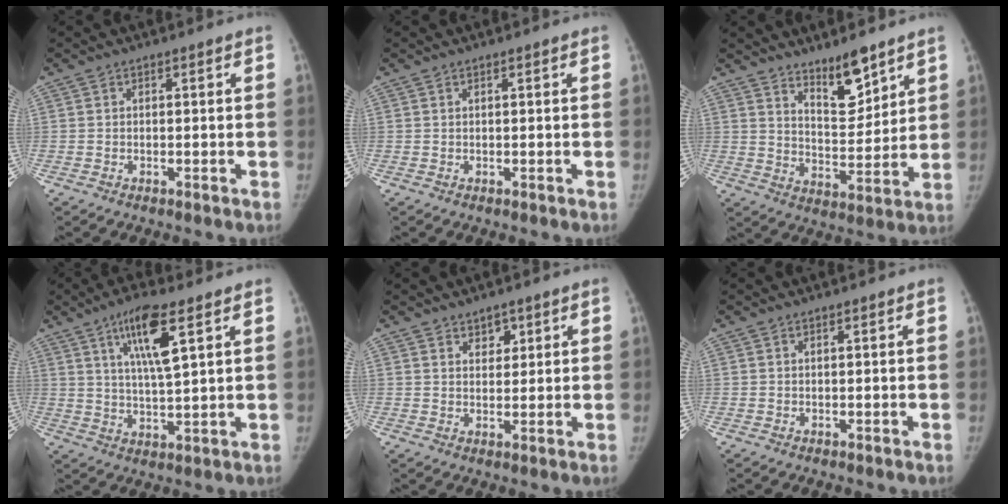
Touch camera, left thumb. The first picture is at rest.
{"total": 0.0}
{"total": 9.3, "force": [7.0, 3.0, 5.4], "torque": [-0.067, -0.065, 0.128]}
{"total": 10.0, "force": [4.8, 1.9, 8.6], "torque": [-0.156, -0.023, 0.092]}
{"total": 3.1, "force": [2.0, 2.0, 1.3], "torque": [0.001, -0.014, 0.034]}
{"total": 0.0}